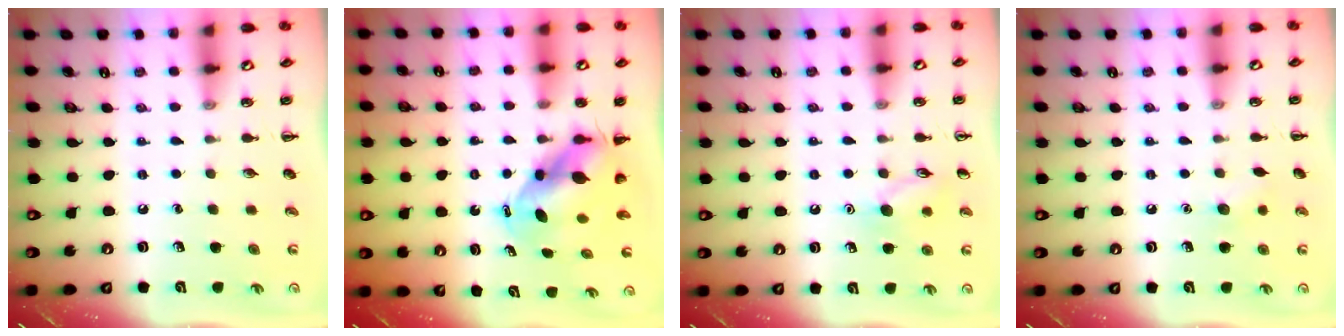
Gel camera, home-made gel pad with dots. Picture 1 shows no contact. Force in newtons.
{"total": 6.4, "press": 6.2, "slide": 1.7}
{"total": 8.6, "press": 8.5, "slide": 0.9}
{"total": 5.4, "press": 5.2, "slide": 1.4}